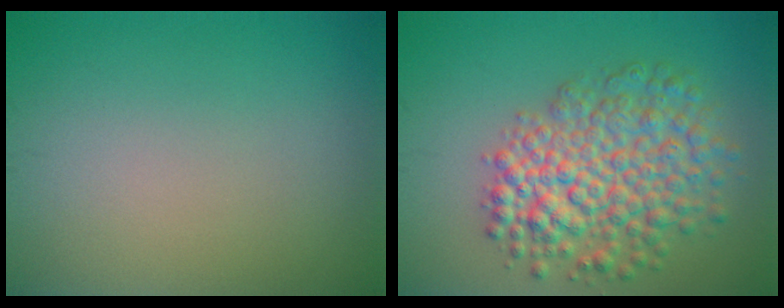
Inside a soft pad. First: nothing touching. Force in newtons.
{"total": 7.5, "press": 7.5, "slide": 0.2}